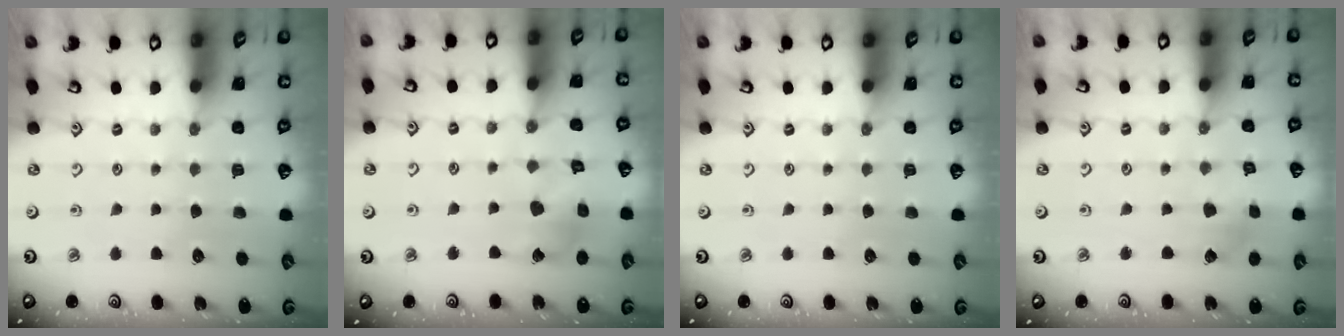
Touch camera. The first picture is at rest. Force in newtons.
{"total": 8.4, "press": 8.4, "slide": 0.9}
{"total": 0.0}
{"total": 2.6, "press": 2.6, "slide": 0.2}